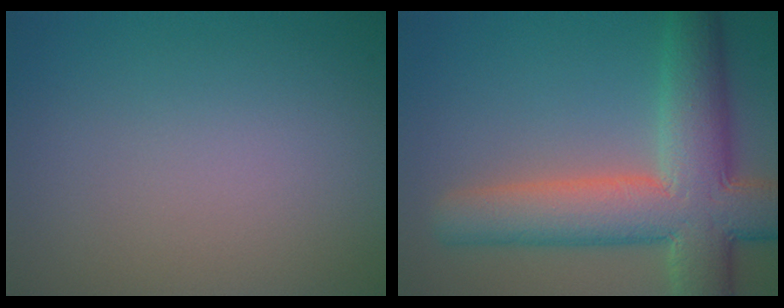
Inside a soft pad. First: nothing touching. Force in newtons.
{"total": 10.0, "press": 10.0, "slide": 0.5}